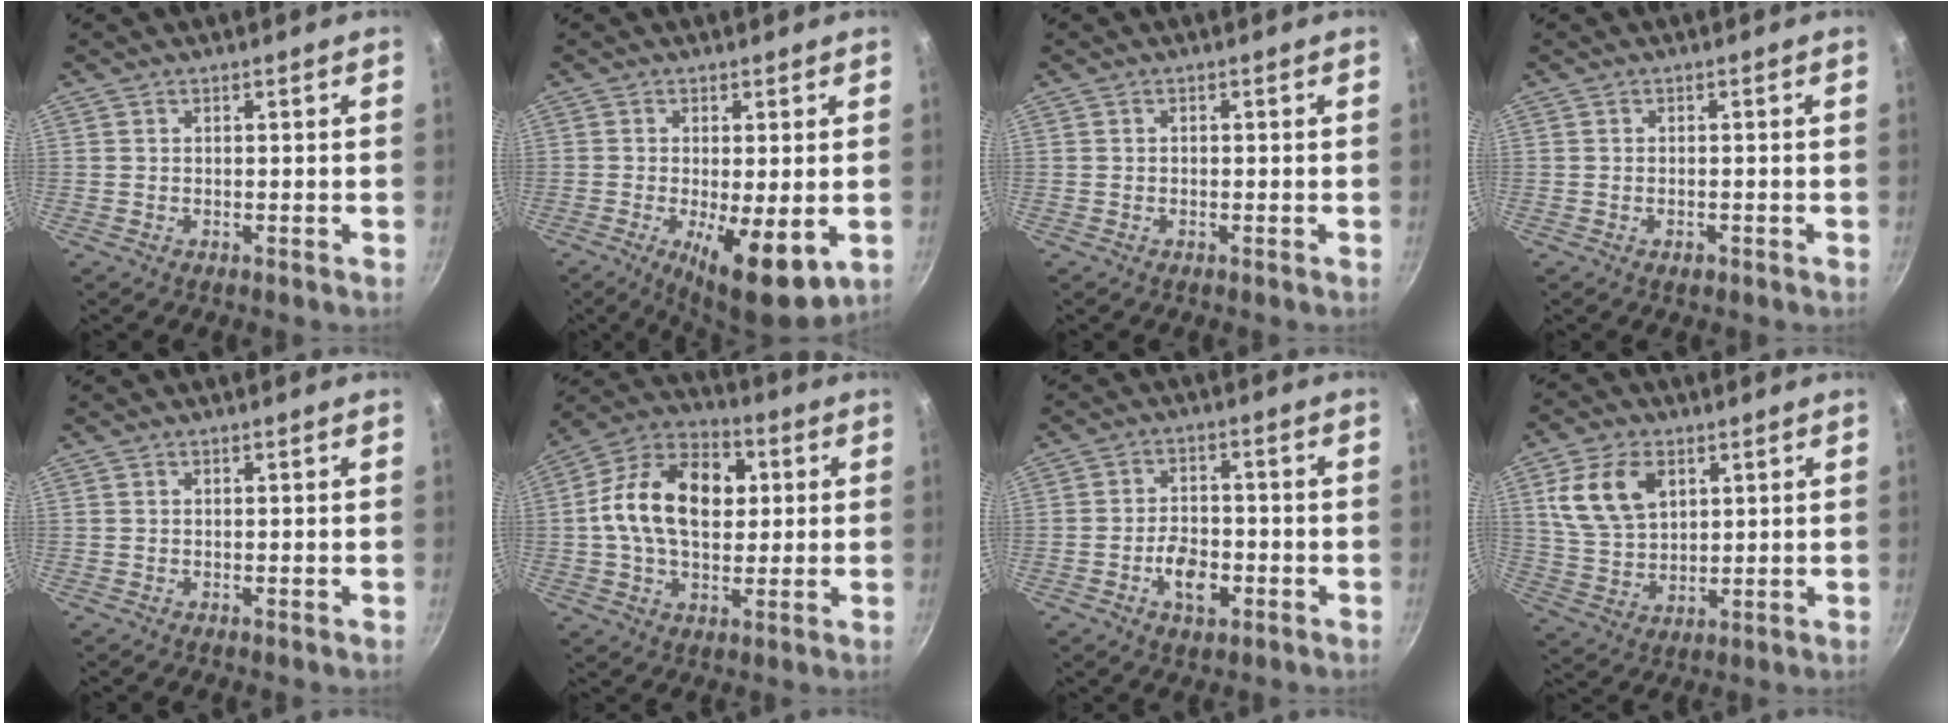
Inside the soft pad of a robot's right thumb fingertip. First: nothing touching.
{"total": 12.4, "force": [-3.5, 4.2, 11.1], "torque": [-0.166, -0.023, -0.040]}
{"total": 0.0}
{"total": 1.1, "force": [-0.6, 0.7, 0.7], "torque": [-0.010, 0.007, -0.009]}
{"total": 0.0}
{"total": 18.1, "force": [2.3, 11.8, 13.5], "torque": [-0.211, 0.020, 0.032]}
{"total": 6.6, "force": [-2.4, 3.9, 4.8], "torque": [-0.060, 0.015, -0.043]}
{"total": 12.0, "force": [4.6, 7.8, 7.9], "torque": [-0.135, -0.010, 0.095]}